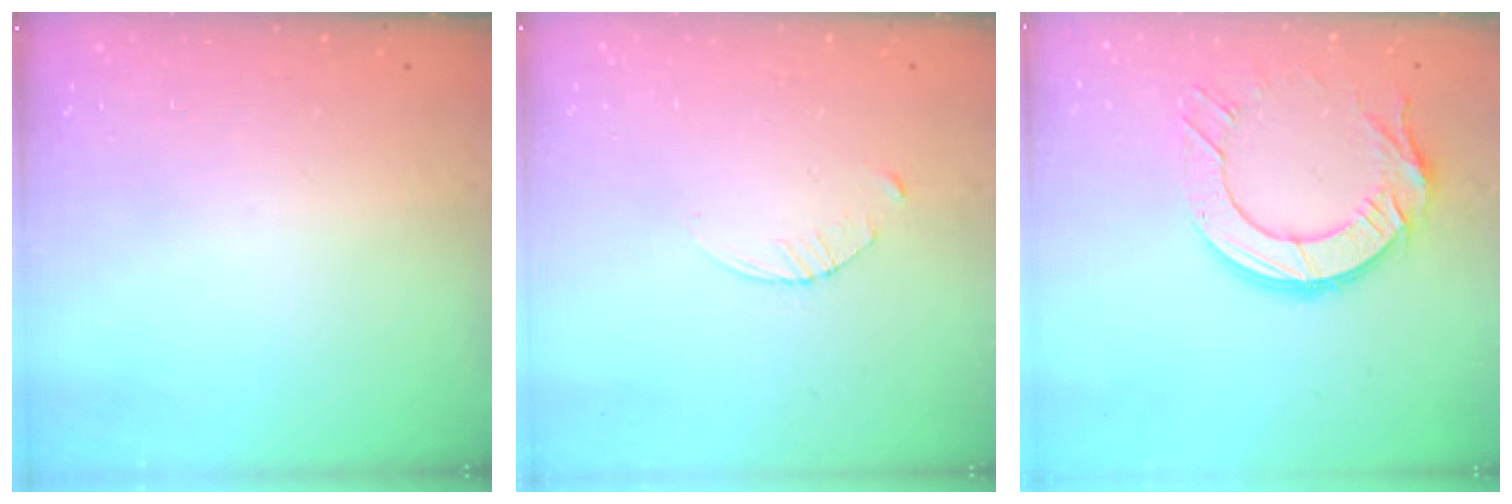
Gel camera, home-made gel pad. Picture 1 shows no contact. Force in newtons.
{"total": 2.9, "press": 2.9, "slide": 0.4}
{"total": 12.8, "press": 12.7, "slide": 1.1}